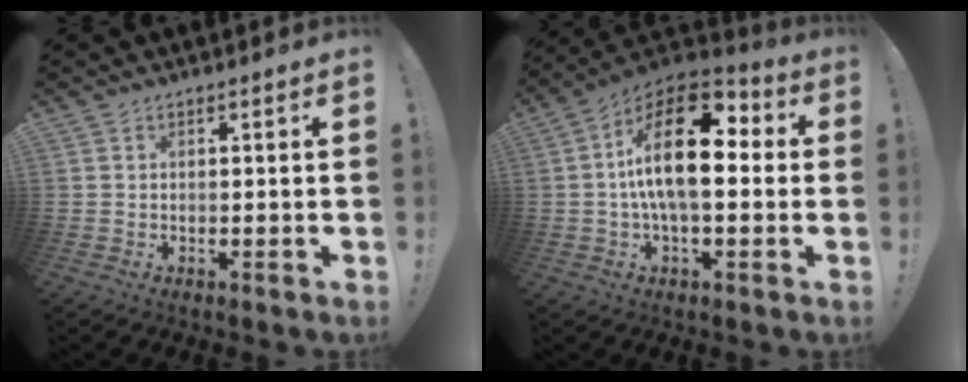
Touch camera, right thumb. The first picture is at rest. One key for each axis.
{"total": 19.7, "fx": 2.7, "fy": 9.2, "fz": 17.2, "tx": -0.295, "ty": -0.011, "tz": 0.038}